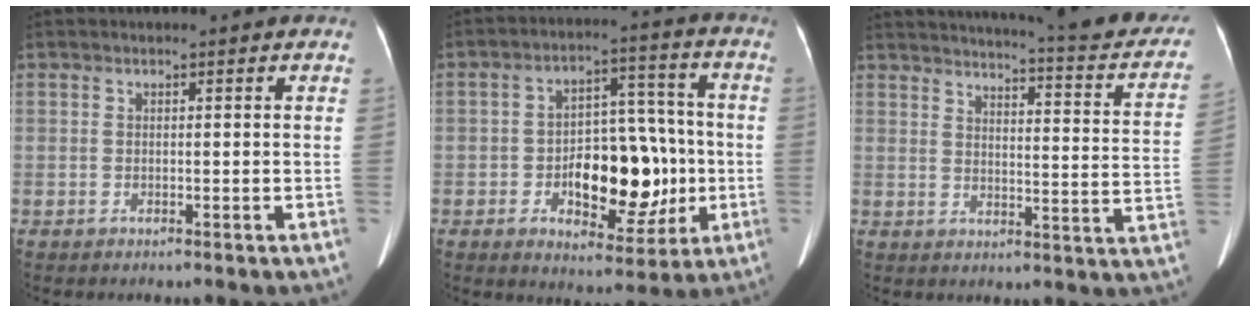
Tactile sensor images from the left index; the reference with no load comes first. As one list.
[{"total": 14.5, "force": [-2.7, 7.1, 12.4], "torque": [-0.185, 0.026, -0.029]}, {"total": 23.7, "force": [20.9, 3.4, 10.7], "torque": [-0.140, -0.043, 0.235]}]